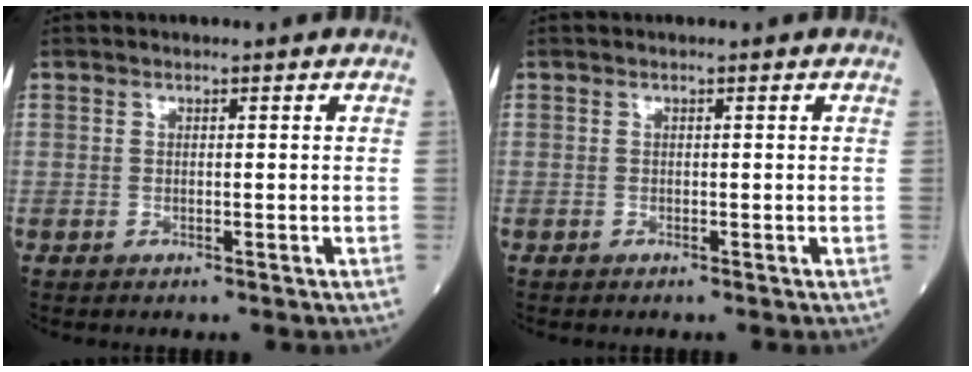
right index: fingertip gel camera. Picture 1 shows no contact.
{"total": 0.0}